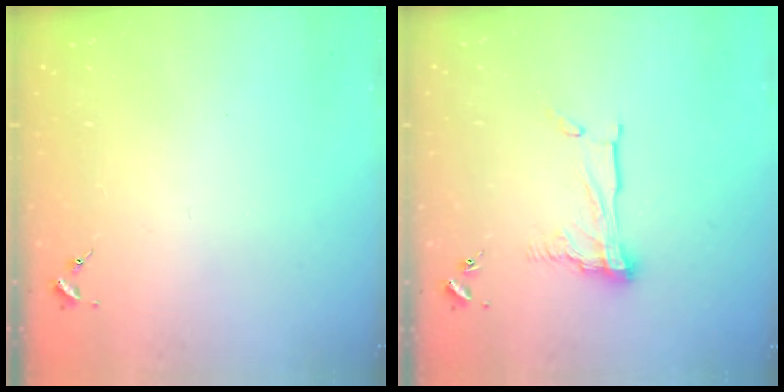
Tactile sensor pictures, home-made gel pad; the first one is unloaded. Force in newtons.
{"total": 11.1, "press": 11.0, "slide": 0.9}